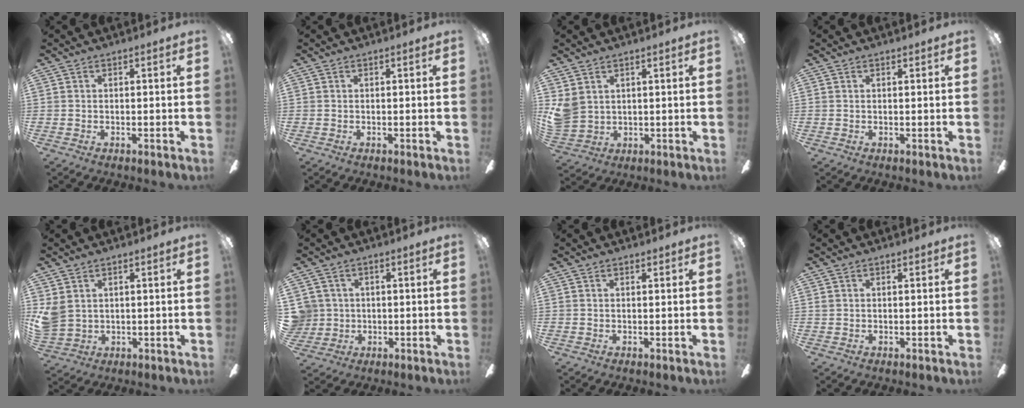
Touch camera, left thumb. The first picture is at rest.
{"total": 0.0}
{"total": 5.7, "force": [2.8, 4.5, 2.0], "torque": [-0.048, -0.005, 0.057]}
{"total": 0.5, "force": [0.5, 0.2, 0.1], "torque": [0.004, -0.002, 0.007]}
{"total": 5.2, "force": [2.3, 4.2, 2.2], "torque": [-0.048, 0.001, 0.048]}
{"total": 5.4, "force": [1.1, 5.3, 0.7], "torque": [-0.030, 0.010, 0.023]}
{"total": 0.8, "force": [0.8, 0.3, 0.1], "torque": [0.005, -0.002, 0.013]}
{"total": 0.8, "force": [0.6, 0.6, 0.2], "torque": [-0.005, 0.003, 0.010]}